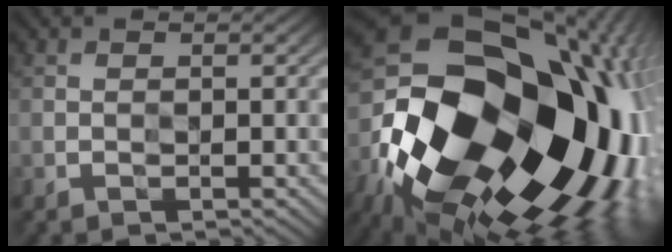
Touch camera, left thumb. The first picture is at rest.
{"total": 22.2, "force": [-5.8, 14.6, 15.6], "torque": [-0.307, -0.029, -0.106]}